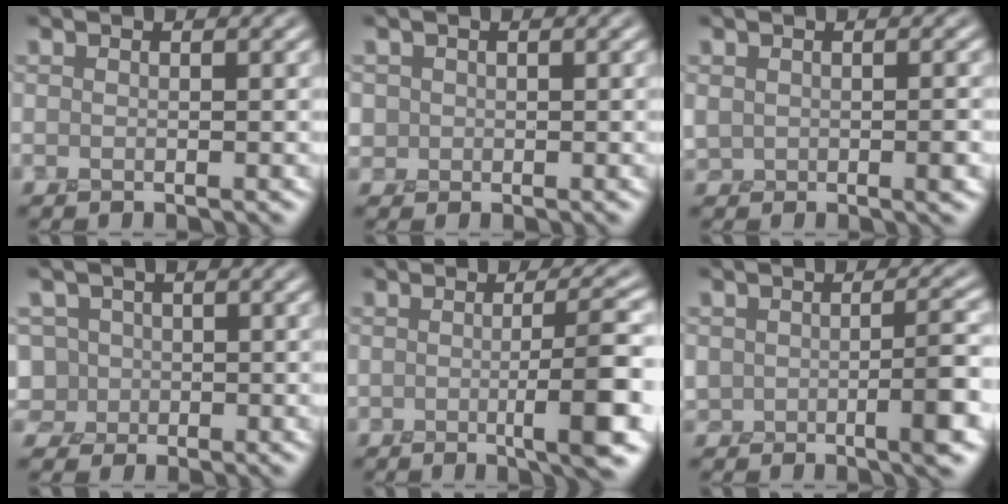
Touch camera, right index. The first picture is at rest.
{"total": 1.2, "force": [0.2, 1.1, -0.1], "torque": [0.011, 0.001, 0.001]}
{"total": 2.6, "force": [-0.2, 1.9, 1.8], "torque": [-0.029, -0.004, -0.005]}
{"total": 4.4, "force": [-0.6, 4.2, 1.3], "torque": [-0.022, 0.020, -0.033]}
{"total": 6.0, "force": [-1.1, 1.0, 5.8], "torque": [-0.082, 0.004, -0.022]}
{"total": 4.3, "force": [-1.5, 2.0, 3.5], "torque": [-0.056, -0.002, -0.031]}